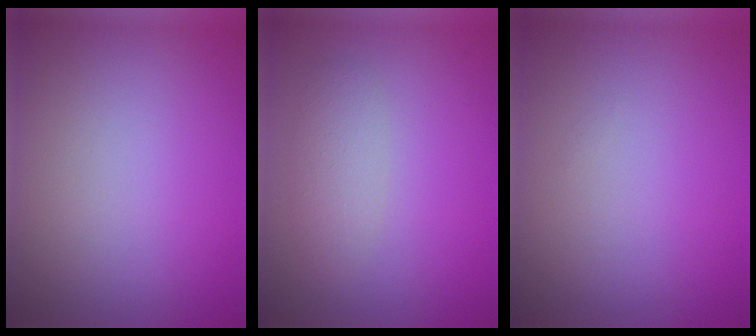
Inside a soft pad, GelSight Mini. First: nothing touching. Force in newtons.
{"total": 2.1, "press": 2.1, "slide": 0.2}
{"total": 0.0}